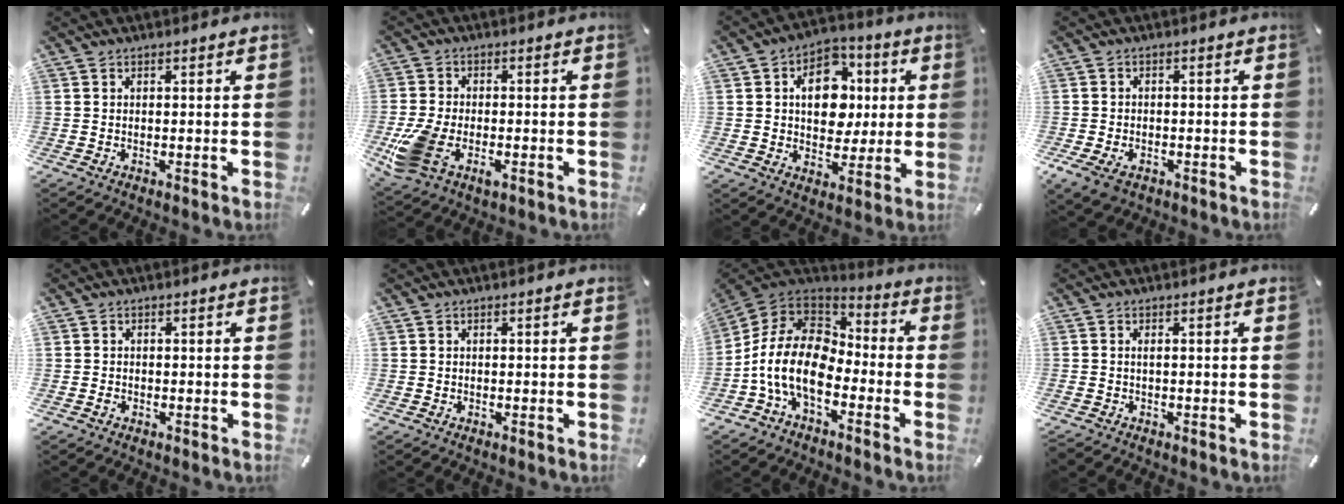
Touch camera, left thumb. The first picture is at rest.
{"total": 8.3, "force": [-3.2, 5.2, 5.6], "torque": [-0.132, 0.001, -0.055]}
{"total": 12.6, "force": [1.7, 9.9, 7.7], "torque": [-0.105, 0.009, 0.034]}
{"total": 4.3, "force": [-2.1, 3.0, 2.3], "torque": [-0.050, 0.007, -0.039]}
{"total": 1.4, "force": [-0.6, 1.3, 0.3], "torque": [-0.005, 0.004, -0.014]}
{"total": 0.8, "force": [-0.2, 0.8, -0.1], "torque": [0.003, 0.005, -0.006]}
{"total": 16.4, "force": [-6.4, 10.1, 11.2], "torque": [-0.236, 0.032, -0.115]}
{"total": 0.8, "force": [-0.3, 0.3, 0.6], "torque": [-0.015, 0.000, -0.005]}